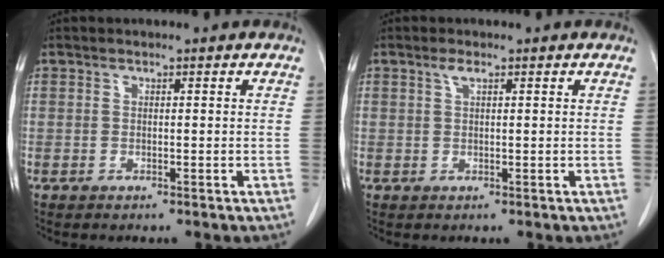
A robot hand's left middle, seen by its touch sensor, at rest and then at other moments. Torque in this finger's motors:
{"motor_torque": [0.43, -0.36, -0.06, -0.01]}